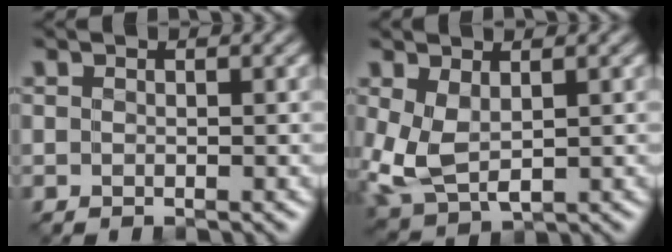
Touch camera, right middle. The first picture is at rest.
{"total": 4.8, "force": [0.1, 2.9, 3.8], "torque": [-0.109, -0.009, 0.011]}